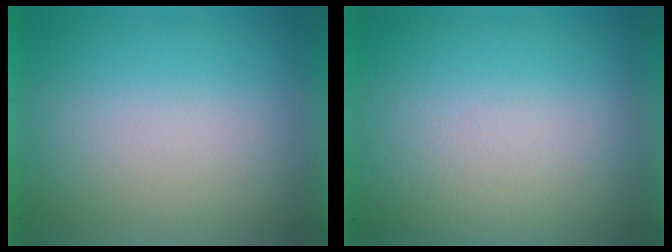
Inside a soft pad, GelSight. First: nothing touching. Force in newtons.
{"total": 3.0}